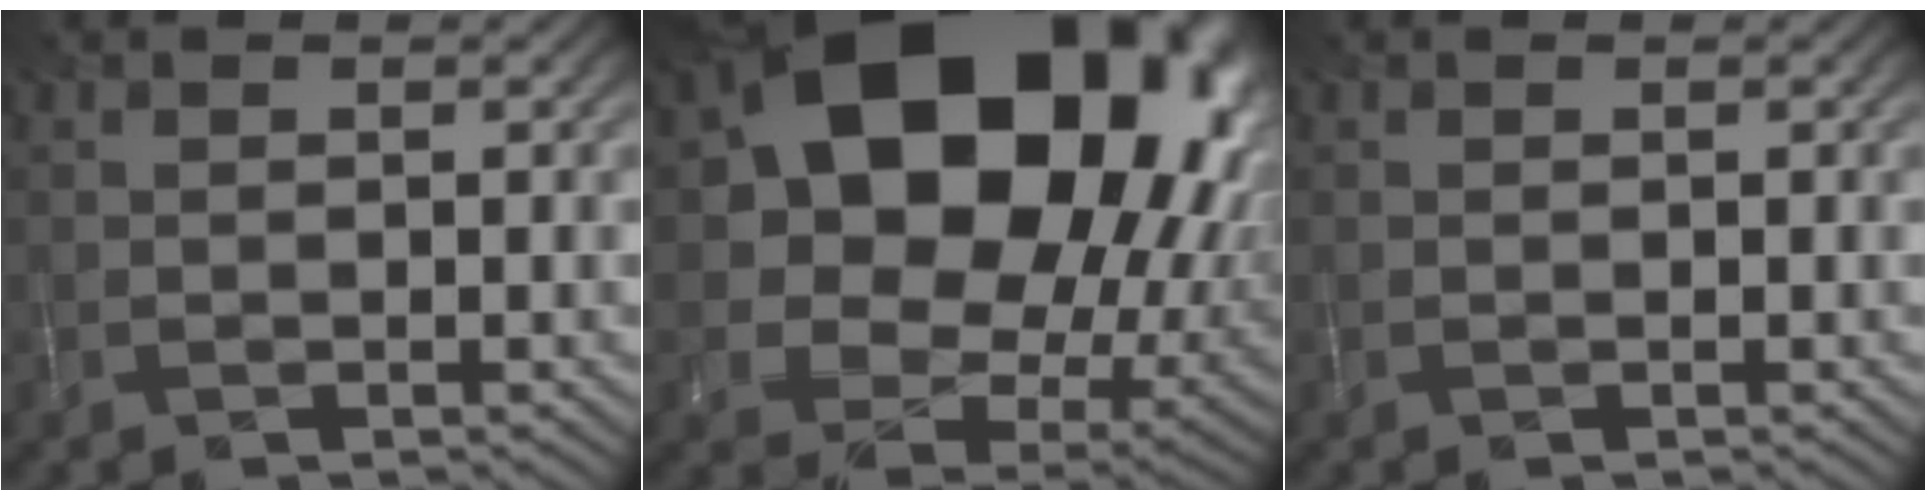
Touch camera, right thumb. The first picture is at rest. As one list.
[{"total": 21.2, "force": [6.0, 15.7, 12.9], "torque": [-0.237, -0.010, 0.151]}, {"total": 0.0}]